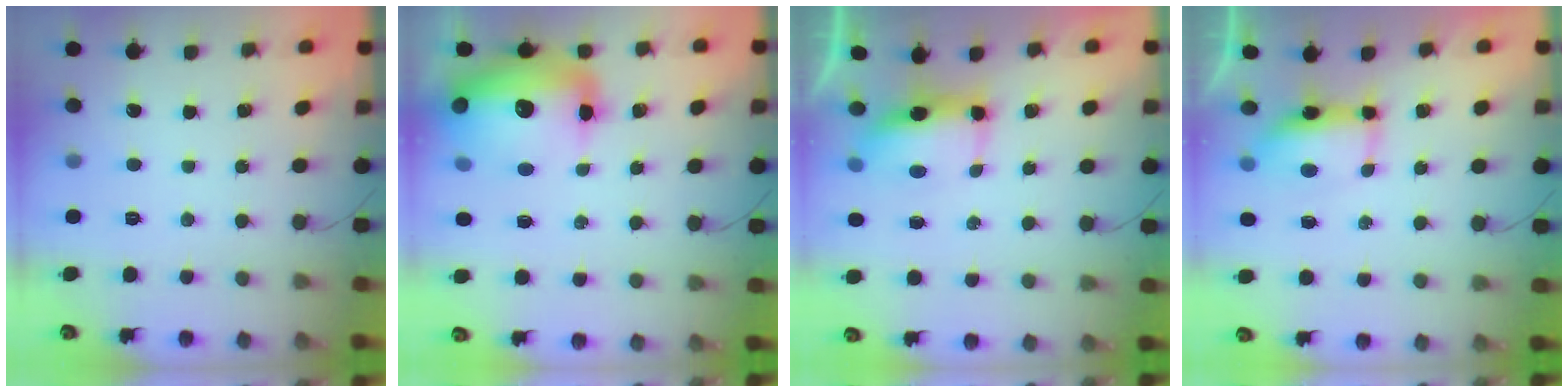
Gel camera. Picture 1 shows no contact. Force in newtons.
{"total": 20.6, "press": 20.0, "slide": 4.9}
{"total": 7.0, "press": 6.9, "slide": 1.1}
{"total": 7.4, "press": 7.3, "slide": 1.6}